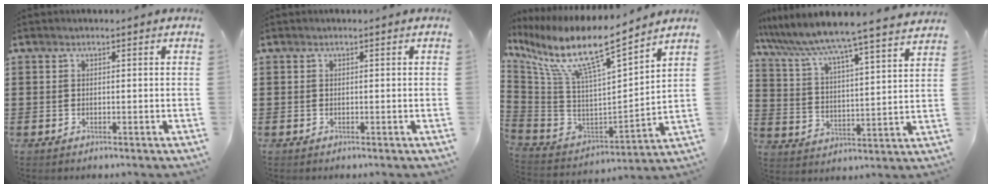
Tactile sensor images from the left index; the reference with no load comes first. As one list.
[{"total": 0.0}, {"total": 11.7, "force": [8.2, 1.5, 8.2], "torque": [-0.187, -0.061, 0.136]}, {"total": 6.4, "force": [6.0, -0.9, 2.0], "torque": [-0.068, -0.050, 0.095]}]